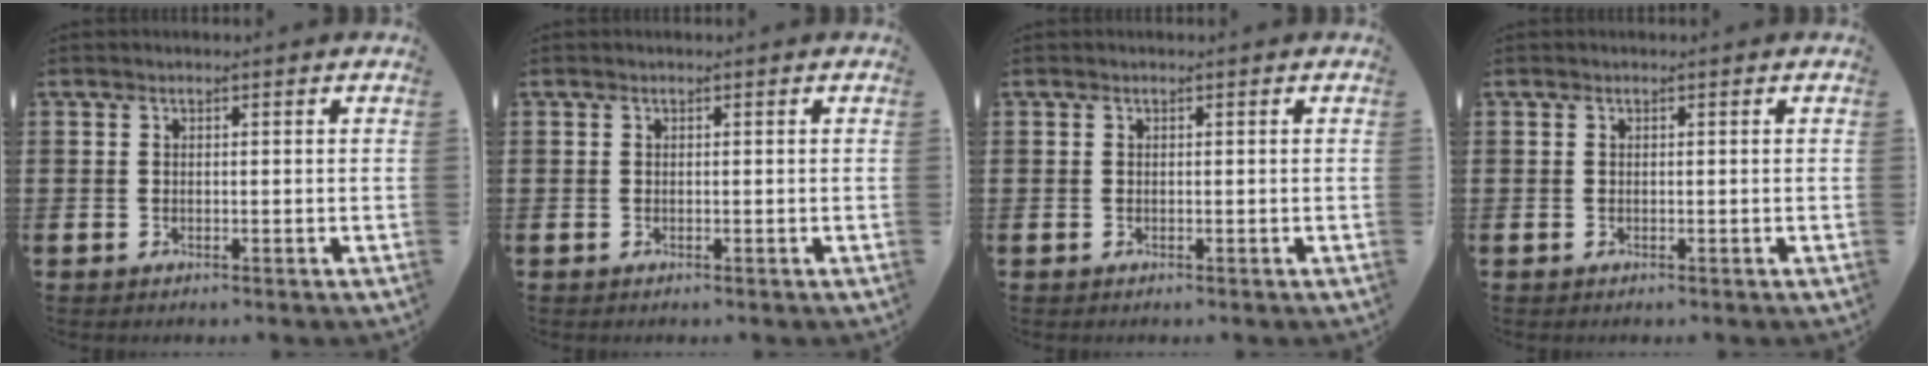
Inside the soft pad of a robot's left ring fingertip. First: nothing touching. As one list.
[{"total": 0.0}, {"total": 0.0}, {"total": 0.0}]